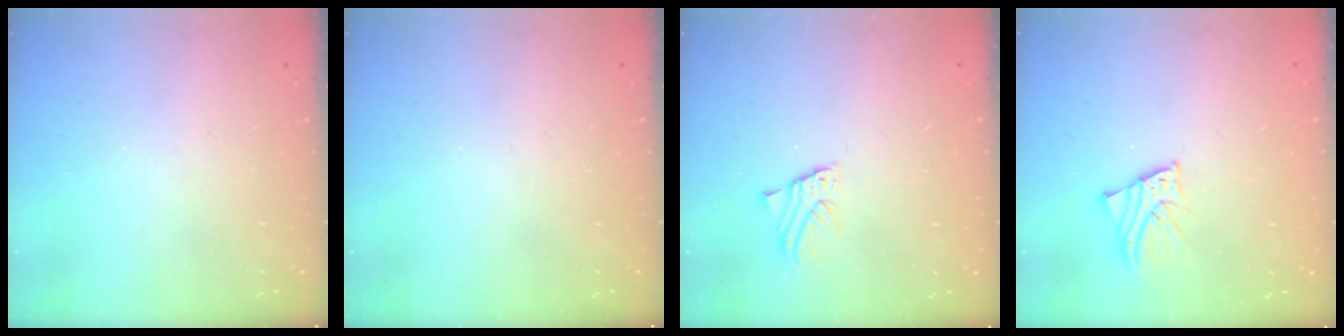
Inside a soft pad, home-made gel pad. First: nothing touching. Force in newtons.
{"total": 0.0}
{"total": 1.8, "press": 1.8, "slide": 0.1}
{"total": 2.8, "press": 2.8, "slide": 0.2}